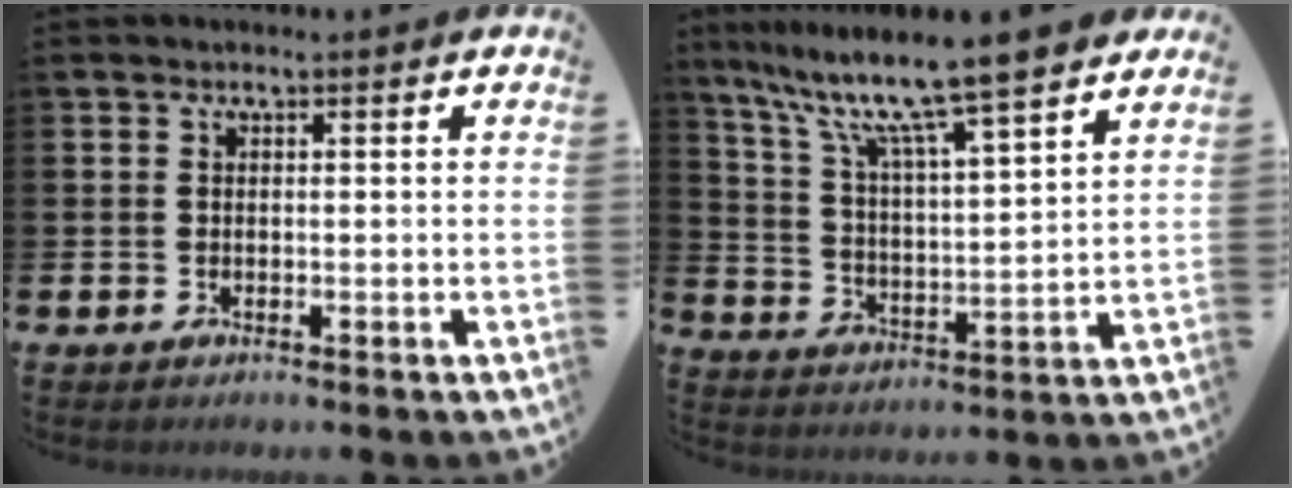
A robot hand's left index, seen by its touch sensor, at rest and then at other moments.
{"total": 11.5, "force": [9.8, 1.0, 5.9], "torque": [-0.135, -0.065, 0.160]}